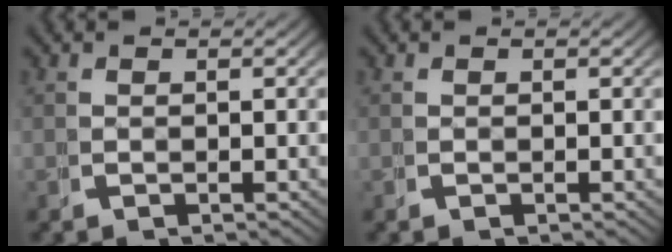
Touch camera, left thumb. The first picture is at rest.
{"total": 0.0}